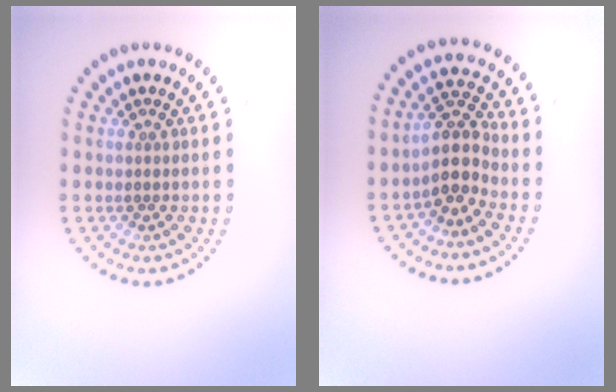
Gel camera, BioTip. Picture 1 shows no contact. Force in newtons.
{"total": 3.4, "press": 2.6, "slide": 2.1}